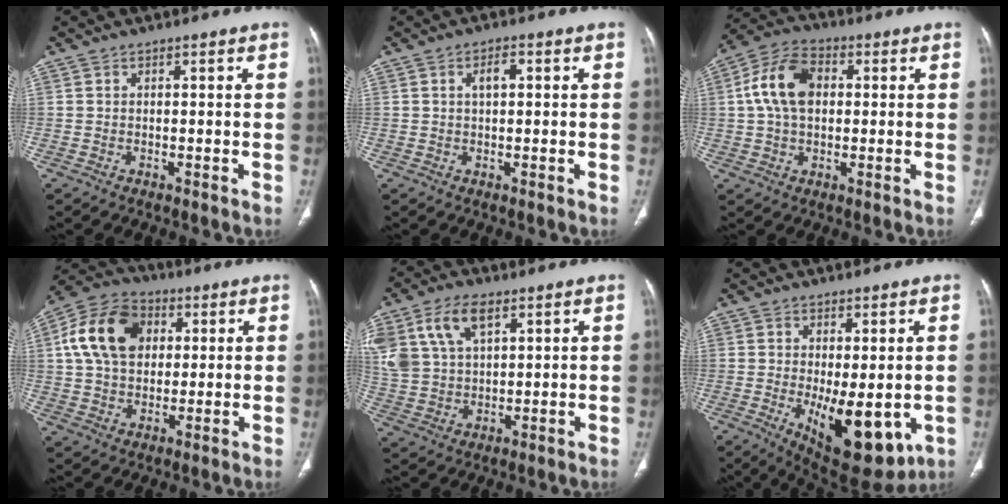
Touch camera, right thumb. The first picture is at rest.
{"total": 2.8, "force": [0.6, 1.4, 2.3], "torque": [-0.041, 0.007, 0.010]}
{"total": 11.4, "force": [1.6, 7.5, 8.4], "torque": [-0.157, 0.023, 0.023]}
{"total": 15.5, "force": [3.6, 11.2, 10.1], "torque": [-0.169, 0.012, 0.057]}
{"total": 13.5, "force": [6.4, 7.9, 8.9], "torque": [-0.179, -0.006, 0.130]}
{"total": 13.5, "force": [-2.7, 5.8, 11.8], "torque": [-0.158, -0.024, -0.019]}